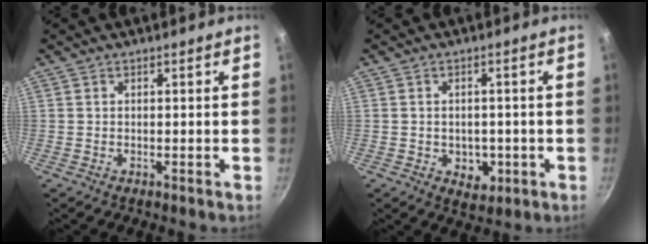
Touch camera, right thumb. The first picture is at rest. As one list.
[{"total": 5.1, "force": [-1.3, 3.9, 3.1], "torque": [-0.027, 0.005, -0.009]}]